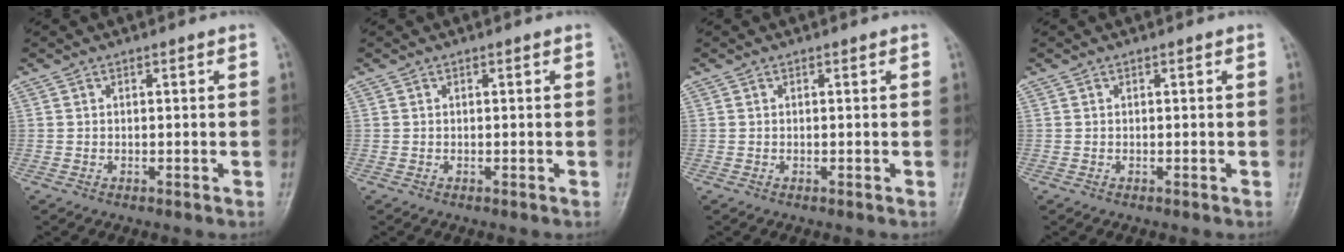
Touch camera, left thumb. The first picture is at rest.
{"total": 0.0}
{"total": 0.0}
{"total": 0.0}